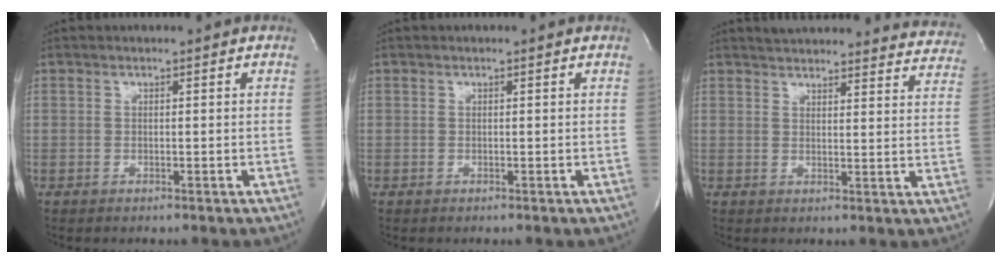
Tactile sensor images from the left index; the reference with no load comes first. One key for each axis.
{"total": 0.0}
{"total": 20.6, "fx": 19.7, "fy": 3.8, "fz": 4.7, "tx": -0.057, "ty": -0.049, "tz": 0.216}